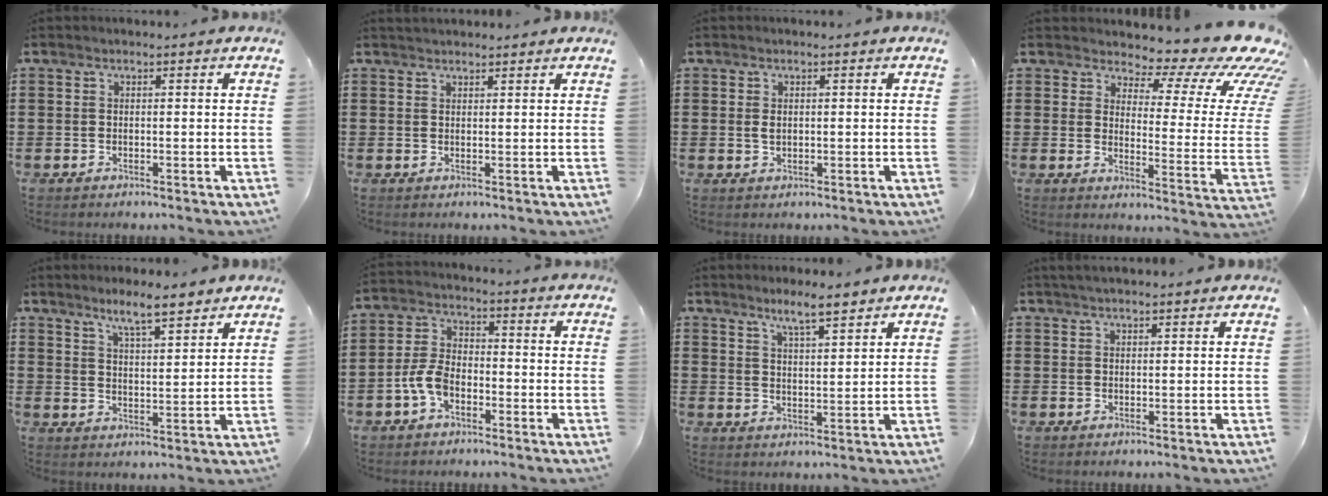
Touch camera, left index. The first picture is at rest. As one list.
[{"total": 1.3, "force": [1.3, 0.2, 0.0], "torque": [-0.003, 0.001, 0.026]}, {"total": 1.2, "force": [0.2, 0.7, 1.0], "torque": [-0.022, 0.005, 0.002]}, {"total": 8.7, "force": [6.1, 3.3, 5.2], "torque": [-0.077, -0.056, 0.101]}, {"total": 6.0, "force": [5.2, 0.5, 2.8], "torque": [-0.062, -0.016, 0.092]}, {"total": 5.2, "force": [-2.4, 3.0, 3.6], "torque": [-0.098, 0.001, -0.053]}, {"total": 4.9, "force": [4.3, 0.5, 2.4], "torque": [-0.059, -0.006, 0.076]}, {"total": 1.7, "force": [1.6, 0.2, 0.6], "torque": [-0.014, 0.002, 0.030]}]